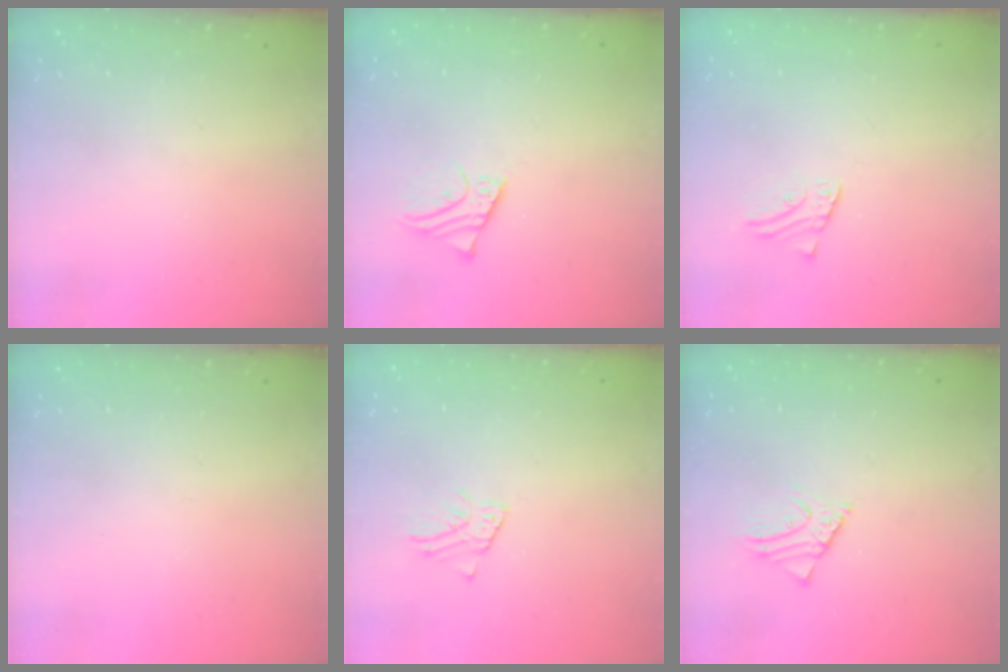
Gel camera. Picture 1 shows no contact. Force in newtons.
{"total": 2.0, "press": 2.0, "slide": 0.2}
{"total": 1.3, "press": 1.2, "slide": 0.1}
{"total": 0.0}
{"total": 2.0, "press": 2.0, "slide": 0.2}
{"total": 2.3, "press": 2.3, "slide": 0.2}